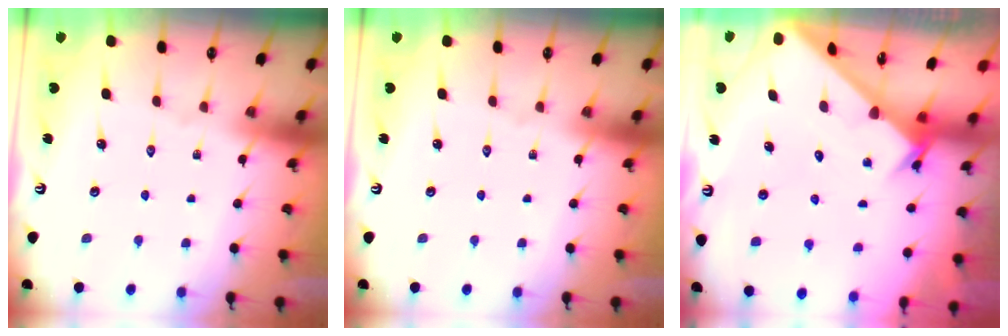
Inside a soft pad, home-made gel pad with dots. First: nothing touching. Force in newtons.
{"total": 0.0}
{"total": 2.4, "press": 2.4, "slide": 0.2}